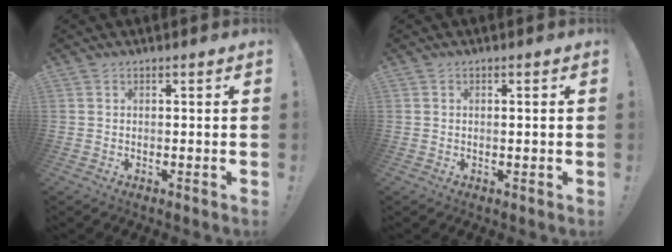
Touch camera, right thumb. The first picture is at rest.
{"total": 0.8, "force": [0.0, -0.2, 0.7], "torque": [-0.008, -0.003, -0.002]}